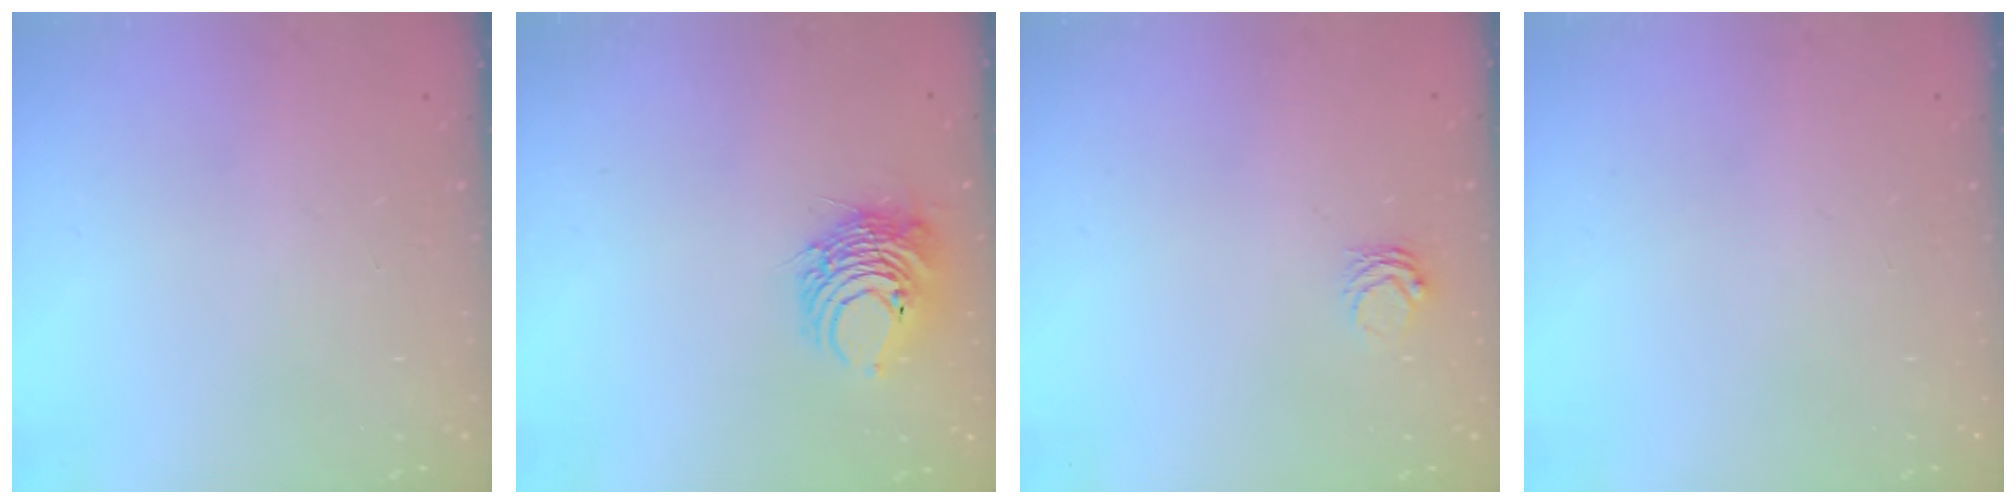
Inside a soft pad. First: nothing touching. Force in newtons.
{"total": 9.2, "press": 9.2, "slide": 0.6}
{"total": 3.5, "press": 3.4, "slide": 0.5}
{"total": 0.0}